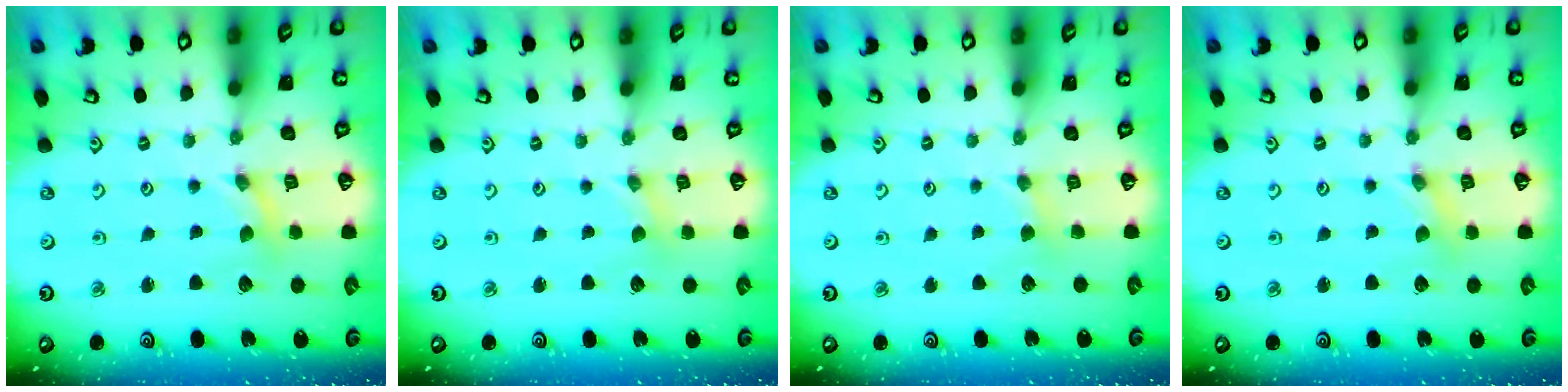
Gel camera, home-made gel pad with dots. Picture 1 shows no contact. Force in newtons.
{"total": 0.0}
{"total": 2.5, "press": 2.5, "slide": 0.5}
{"total": 1.0, "press": 1.0, "slide": 0.2}